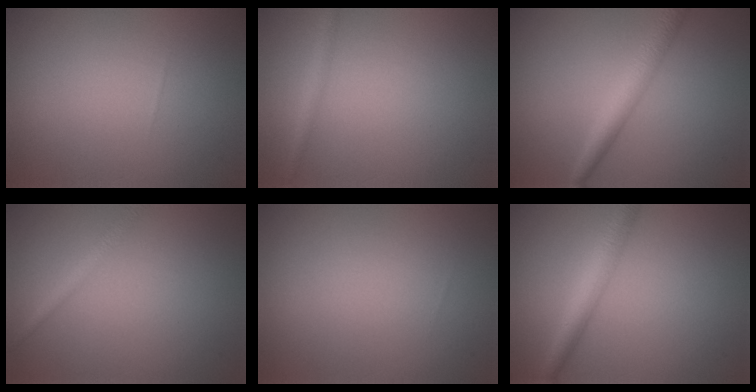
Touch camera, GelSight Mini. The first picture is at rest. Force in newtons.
{"total": 1.4, "press": 1.4, "slide": 0.1}
{"total": 2.9, "press": 2.9, "slide": 0.0}
{"total": 1.6, "press": 1.6, "slide": 0.0}
{"total": 0.0}
{"total": 3.5, "press": 3.5, "slide": 0.1}